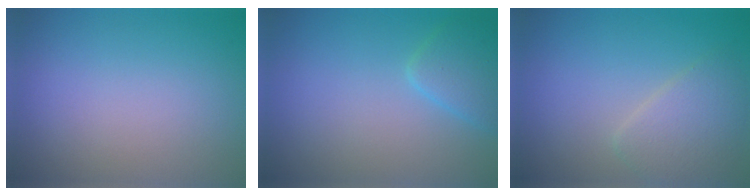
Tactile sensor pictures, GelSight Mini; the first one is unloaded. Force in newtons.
{"total": 2.6, "press": 2.6, "slide": 0.1}
{"total": 3.2, "press": 3.2, "slide": 0.1}